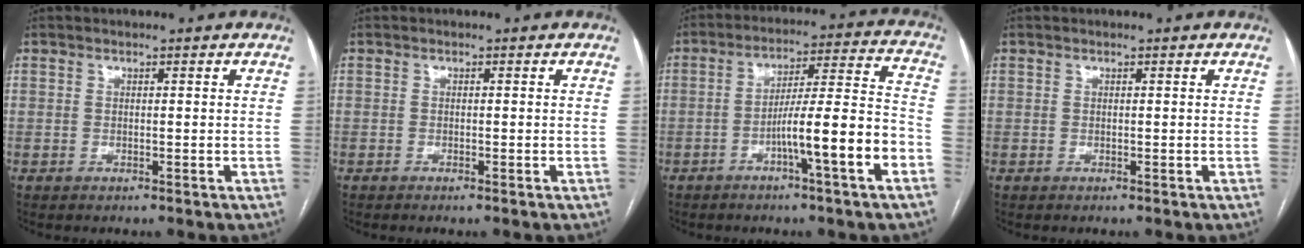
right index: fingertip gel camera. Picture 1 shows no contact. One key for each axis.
{"total": 0.6, "fx": -0.5, "fy": -0.1, "fz": 0.4, "tx": -0.012, "ty": -0.001, "tz": -0.007}
{"total": 12.0, "fx": -5.0, "fy": -0.3, "fz": 10.9, "tx": -0.172, "ty": 0.016, "tz": -0.076}
{"total": 0.0}